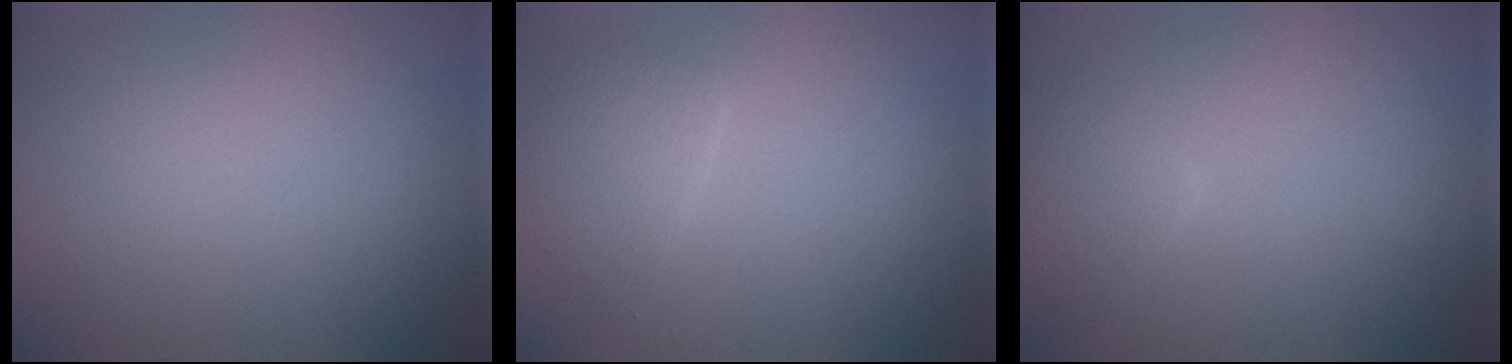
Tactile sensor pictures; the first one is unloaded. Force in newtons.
{"total": 2.3, "press": 2.3, "slide": 0.1}
{"total": 1.9, "press": 1.9, "slide": 0.2}